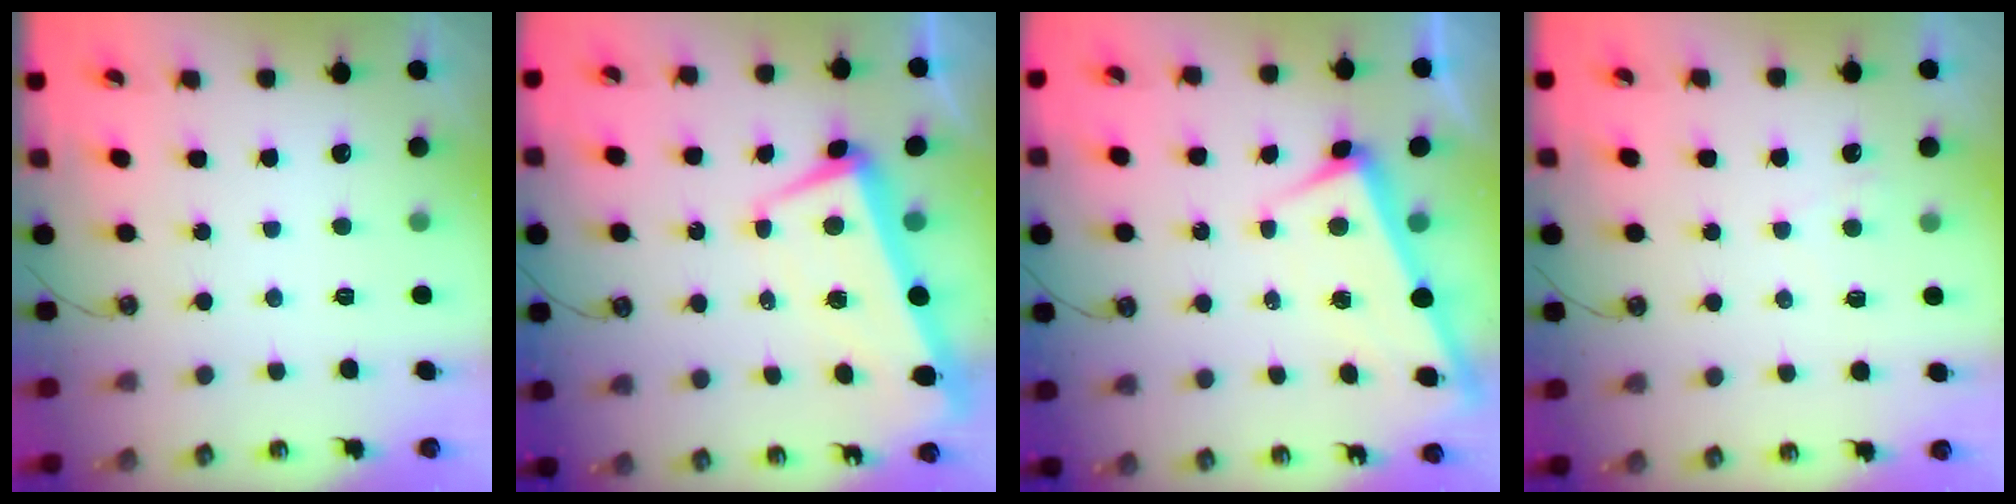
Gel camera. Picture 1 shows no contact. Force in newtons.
{"total": 3.8, "press": 3.1, "slide": 2.1}
{"total": 2.0, "press": 1.9, "slide": 0.6}
{"total": 2.0, "press": 2.0, "slide": 0.4}